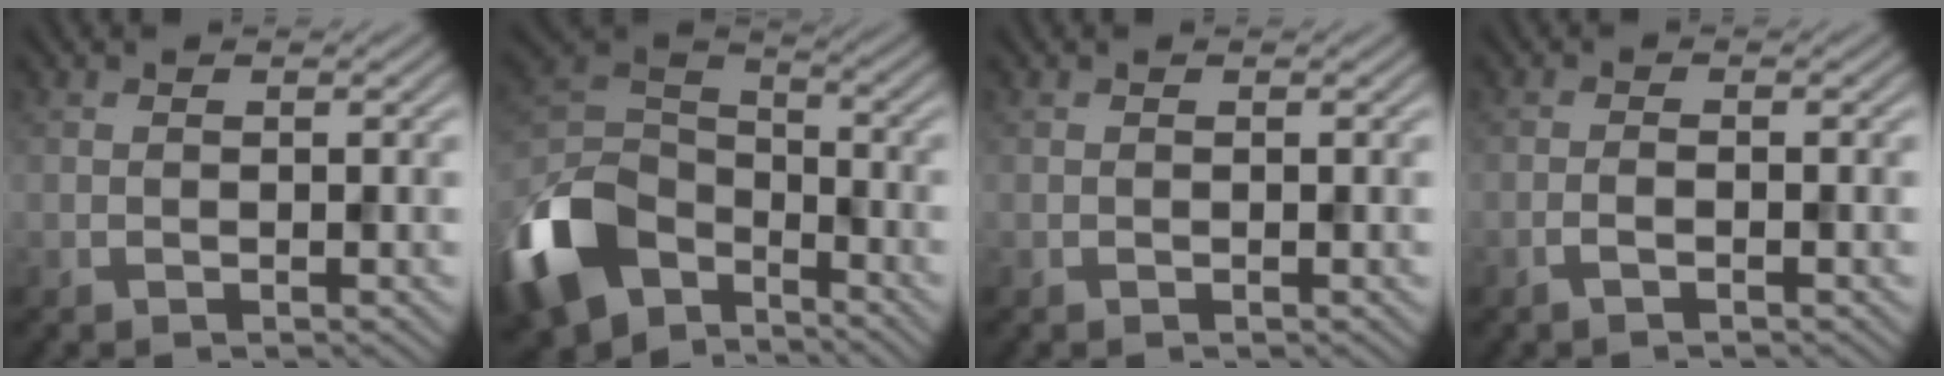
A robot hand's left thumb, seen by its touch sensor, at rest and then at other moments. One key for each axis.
{"total": 14.6, "fx": -8.3, "fy": 9.2, "fz": 7.7, "tx": -0.219, "ty": -0.029, "tz": -0.165}
{"total": 0.0}
{"total": 1.3, "fx": -0.7, "fy": 0.1, "fz": 1.0, "tx": -0.020, "ty": 0.004, "tz": -0.018}